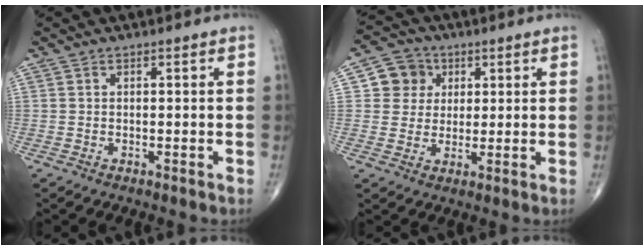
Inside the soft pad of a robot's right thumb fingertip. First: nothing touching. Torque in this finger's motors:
{"motor_torque": [0.76, 1.03, 0.18, 0.07, 0.01]}